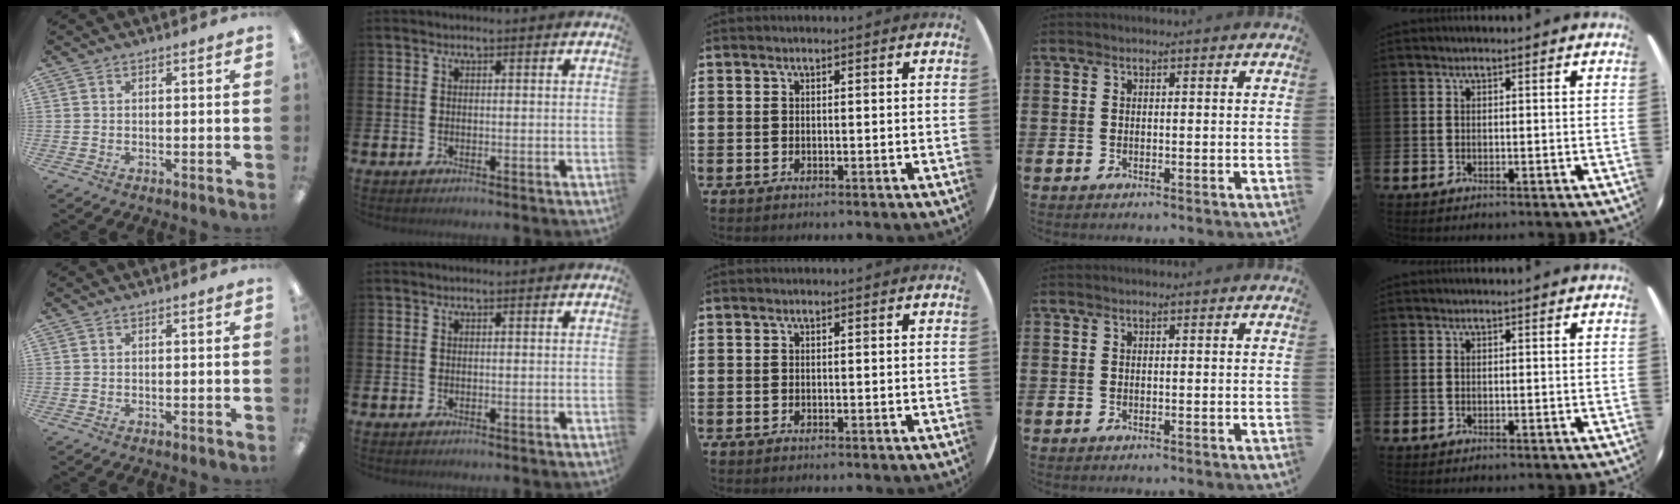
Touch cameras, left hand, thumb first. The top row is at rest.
{}